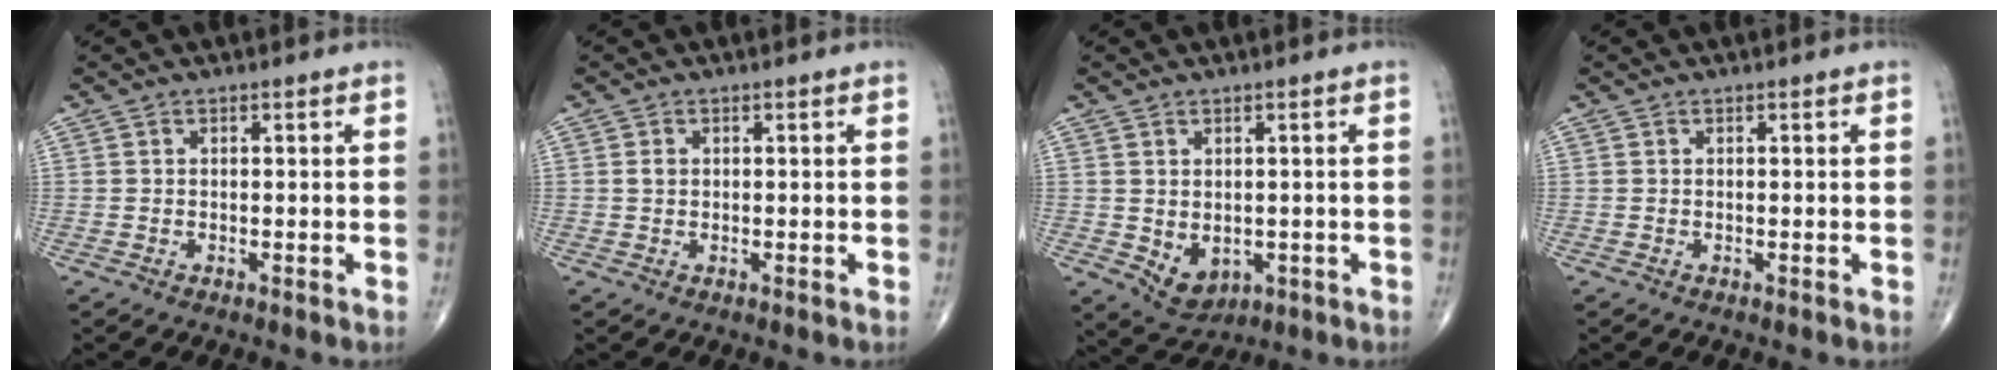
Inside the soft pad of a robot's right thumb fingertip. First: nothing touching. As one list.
[{"total": 1.1, "force": [0.2, 0.8, 0.7], "torque": [-0.011, 0.002, 0.004]}, {"total": 6.0, "force": [-1.1, 4.4, 3.9], "torque": [-0.041, -0.005, 0.003]}, {"total": 0.0}]